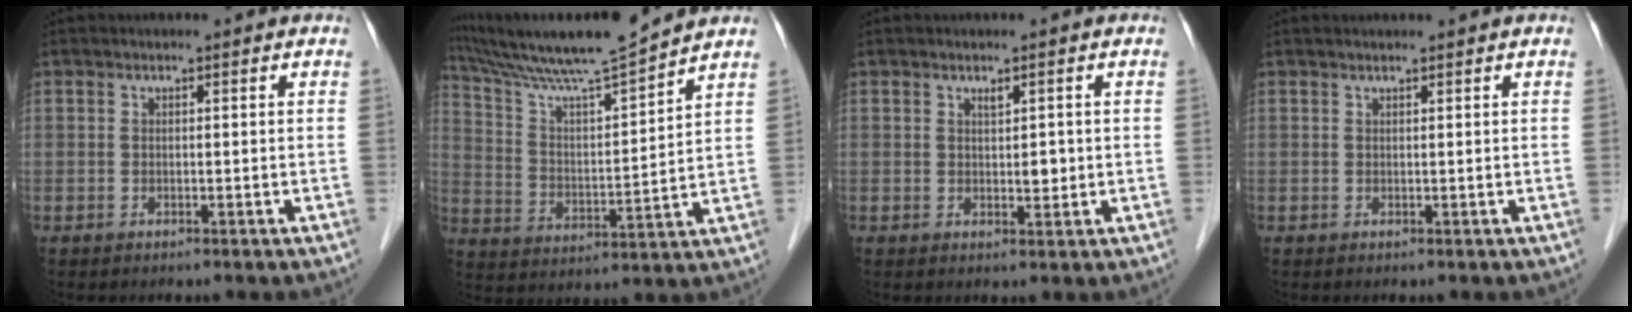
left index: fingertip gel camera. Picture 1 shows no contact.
{"total": 14.4, "force": [13.0, -1.0, 6.1], "torque": [-0.116, 0.006, 0.228]}
{"total": 2.0, "force": [0.4, 0.9, 1.7], "torque": [-0.026, -0.002, 0.009]}
{"total": 1.0, "force": [0.9, -0.1, 0.3], "torque": [-0.006, 0.008, 0.019]}